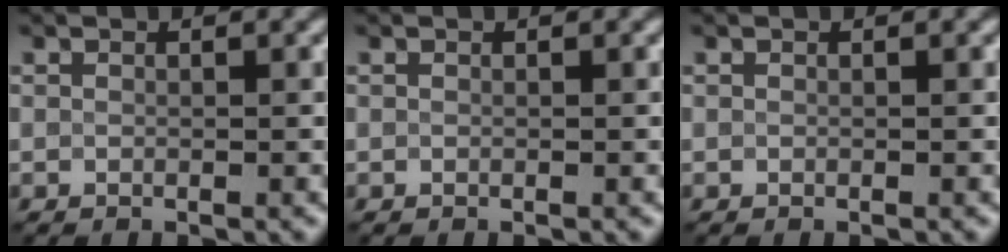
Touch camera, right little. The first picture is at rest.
{"total": 0.0}
{"total": 0.0}